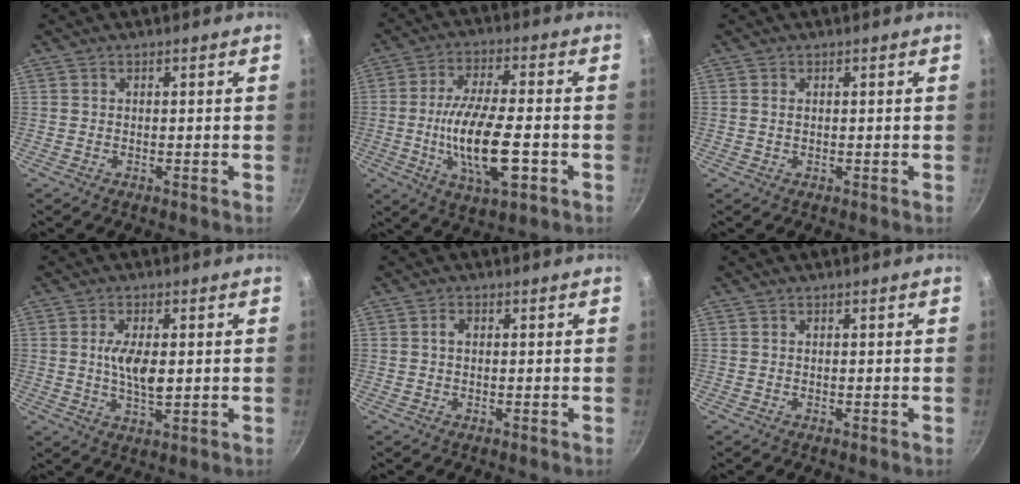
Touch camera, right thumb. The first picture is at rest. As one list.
[{"total": 15.5, "force": [-3.5, 5.3, 14.1], "torque": [-0.254, 0.007, -0.067]}, {"total": 0.9, "force": [0.2, 0.6, 0.7], "torque": [-0.012, 0.002, 0.003]}, {"total": 6.7, "force": [0.5, 2.8, 6.1], "torque": [-0.113, -0.005, 0.010]}, {"total": 1.6, "force": [0.2, 1.1, 1.1], "torque": [-0.019, 0.006, 0.002]}, {"total": 0.0}]